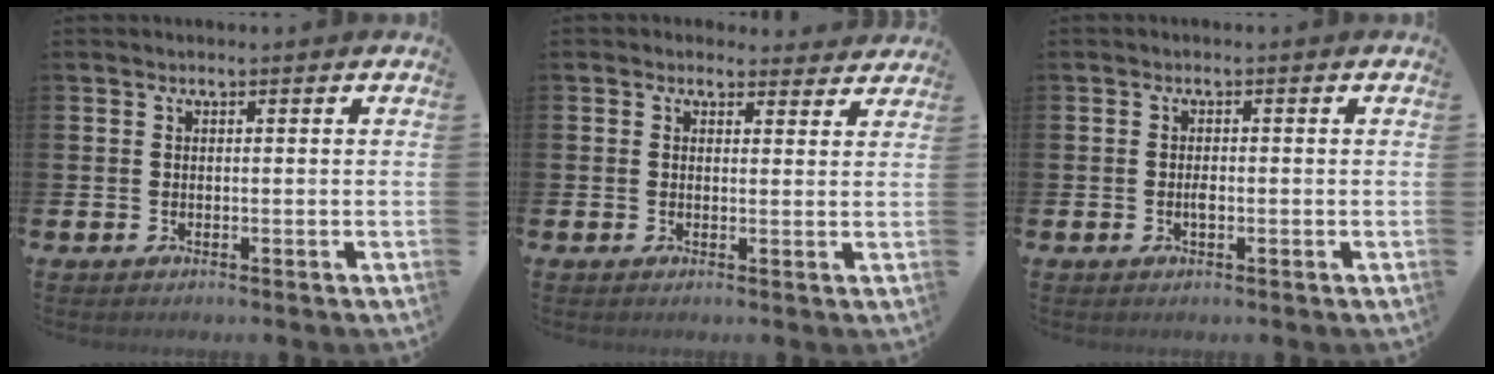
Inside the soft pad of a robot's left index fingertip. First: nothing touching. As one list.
[{"total": 1.8, "force": [1.6, 0.8, 0.0], "torque": [0.002, -0.005, 0.027]}, {"total": 1.2, "force": [-0.3, 0.5, 1.1], "torque": [-0.019, -0.001, -0.006]}]